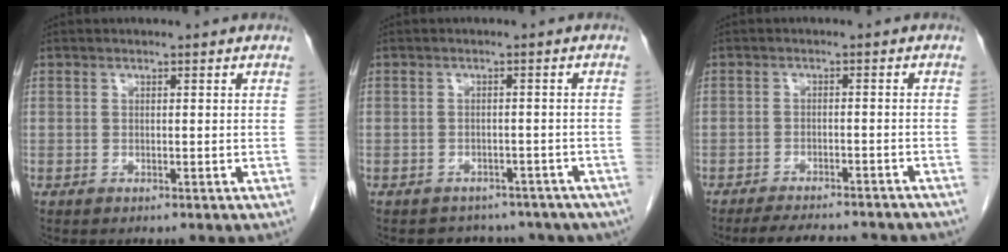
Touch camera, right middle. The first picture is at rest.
{"total": 10.7, "force": [-8.4, 6.2, 2.3], "torque": [-0.026, 0.012, -0.081]}
{"total": 12.5, "force": [-11.3, 2.4, 4.9], "torque": [-0.067, -0.005, -0.138]}